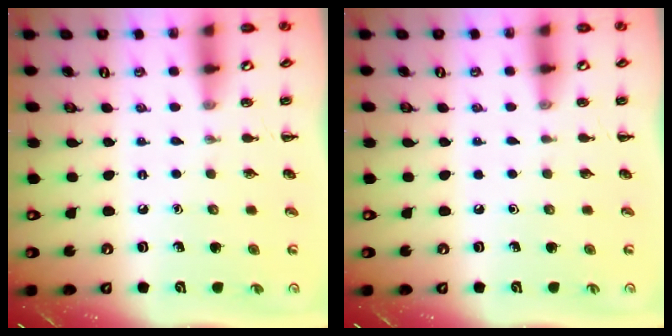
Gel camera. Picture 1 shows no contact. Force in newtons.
{"total": 0.0}